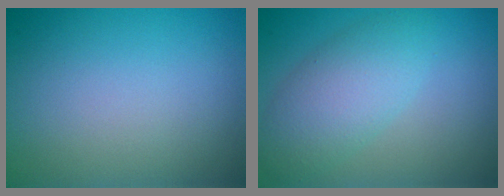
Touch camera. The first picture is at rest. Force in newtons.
{"total": 4.5, "press": 4.5, "slide": 0.0}